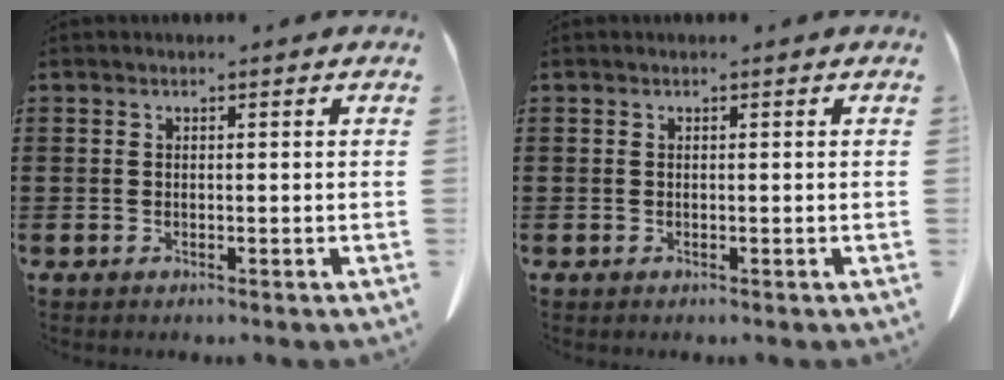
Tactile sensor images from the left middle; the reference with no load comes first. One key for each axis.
{"total": 0.0}